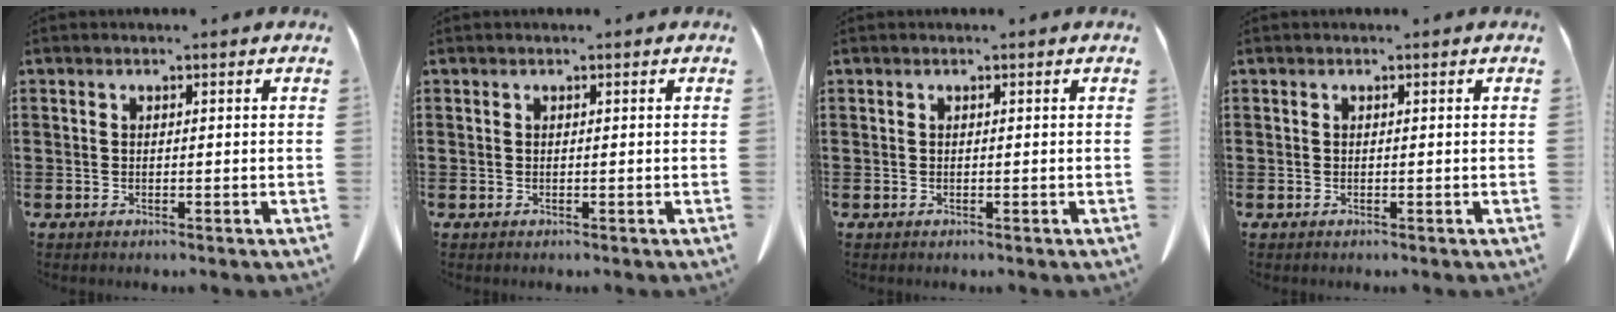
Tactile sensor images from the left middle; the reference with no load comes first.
{"total": 0.0}
{"total": 0.0}
{"total": 0.0}